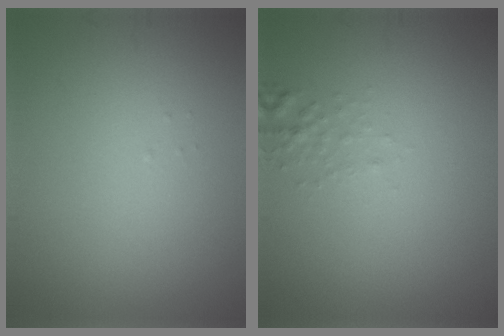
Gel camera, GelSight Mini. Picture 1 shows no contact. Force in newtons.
{"total": 0.9, "press": 0.9, "slide": 0.1}